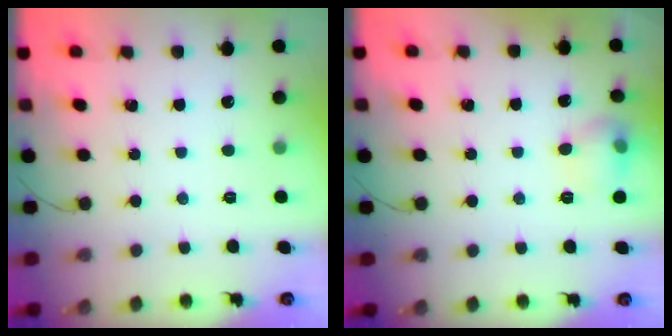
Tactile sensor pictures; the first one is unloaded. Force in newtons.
{"total": 7.8, "press": 7.7, "slide": 0.8}